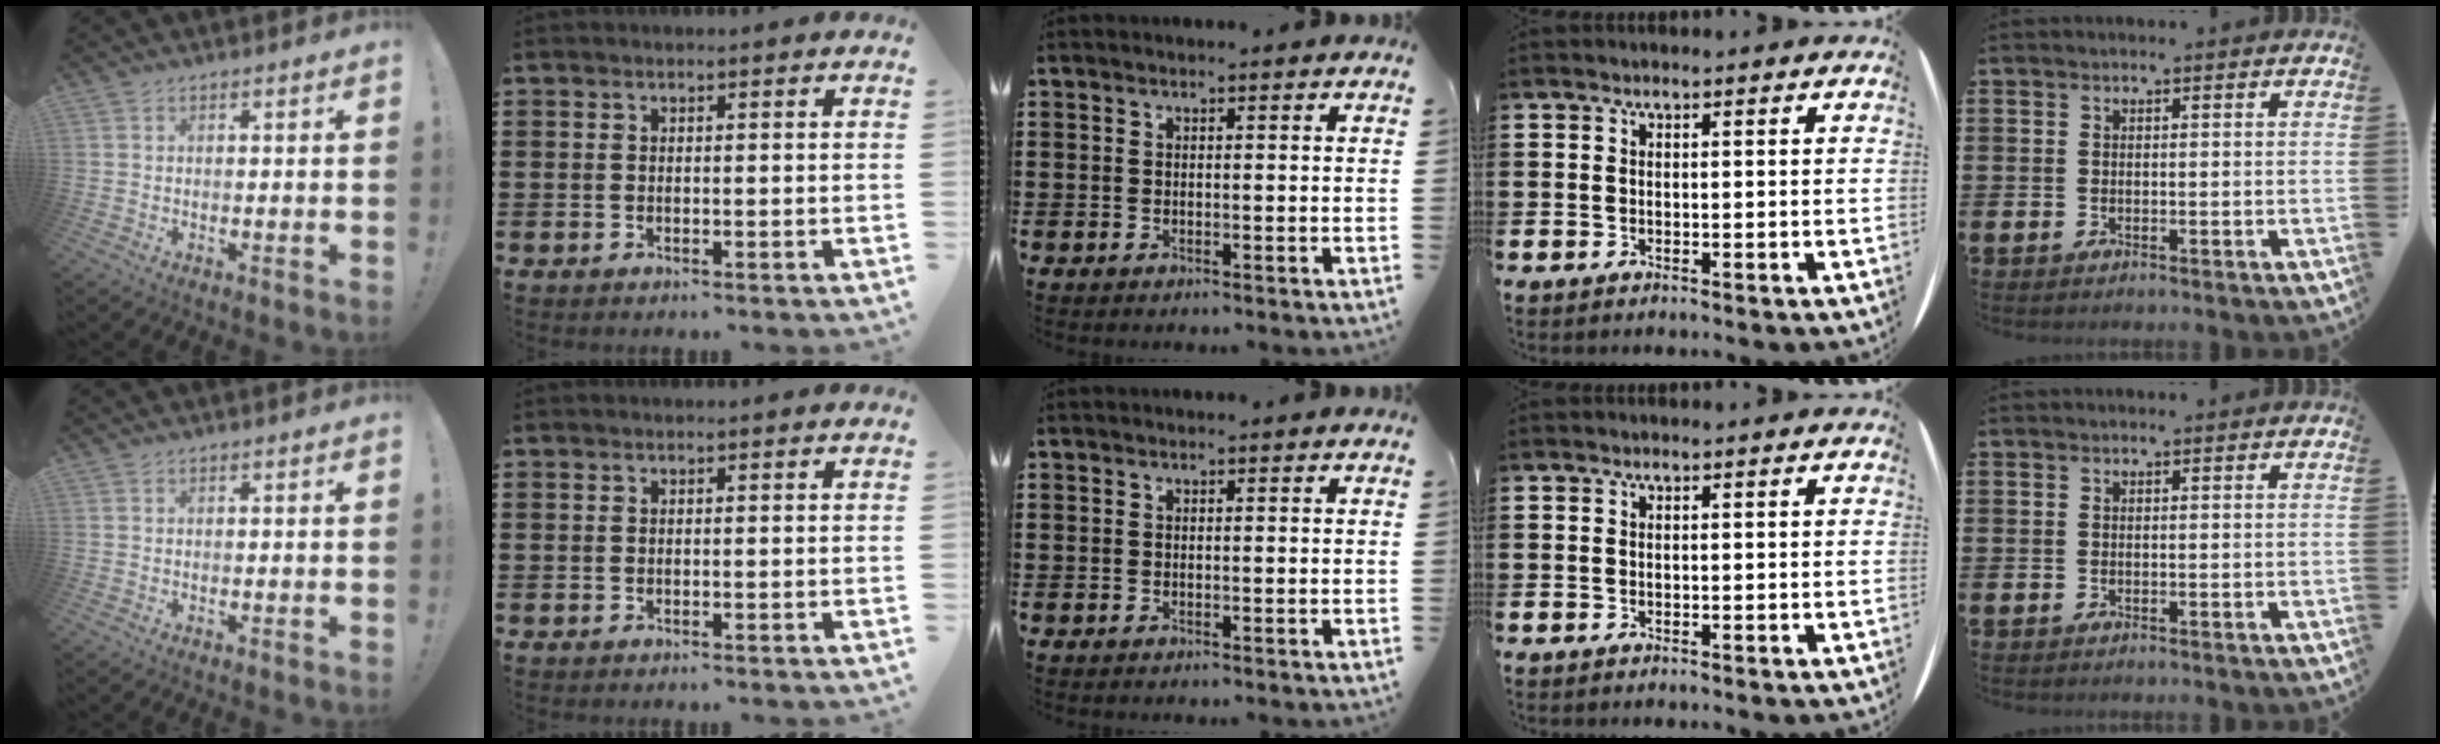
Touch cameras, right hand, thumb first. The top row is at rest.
{}